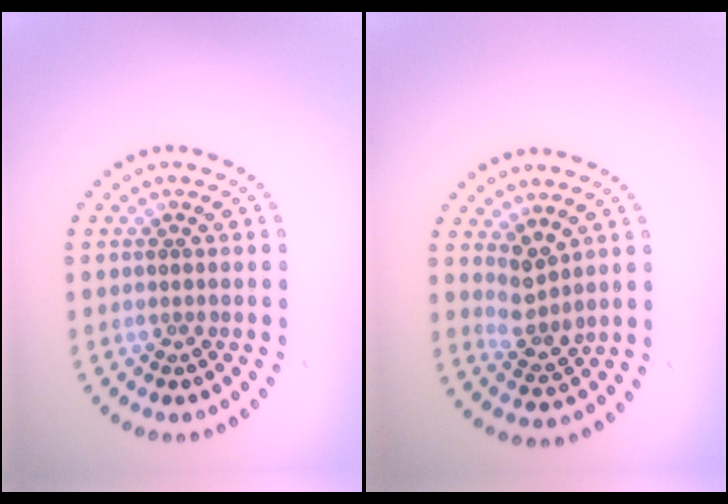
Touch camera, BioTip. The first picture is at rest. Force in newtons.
{"total": 2.7, "press": 2.0, "slide": 1.8}